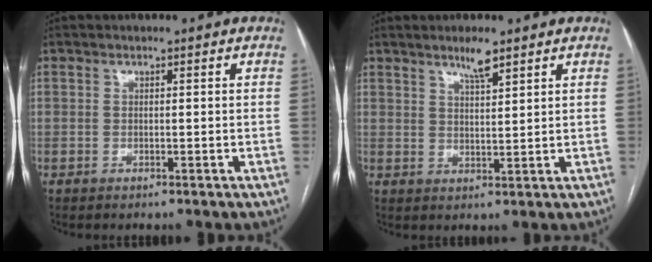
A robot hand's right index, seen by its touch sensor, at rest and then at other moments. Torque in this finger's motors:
{"motor_torque": [0.18, 0.23, 0.04, 0.02]}